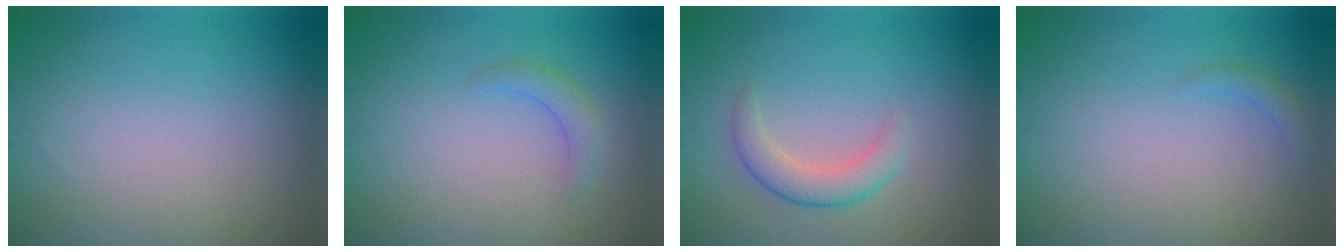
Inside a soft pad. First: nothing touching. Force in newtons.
{"total": 1.6, "press": 1.6, "slide": 0.1}
{"total": 2.8, "press": 2.8, "slide": 0.2}
{"total": 1.1, "press": 1.1, "slide": 0.1}